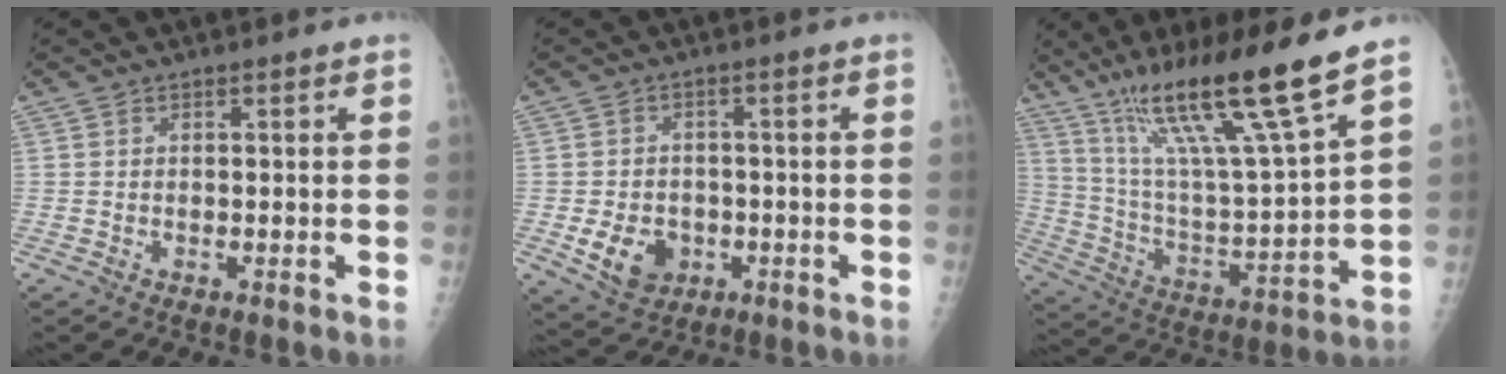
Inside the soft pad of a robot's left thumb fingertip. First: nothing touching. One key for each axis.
{"total": 7.2, "fx": -2.2, "fy": 5.7, "fz": 4.0, "tx": -0.049, "ty": 0.008, "tz": -0.026}
{"total": 20.9, "fx": 14.3, "fy": 0.5, "fz": 15.2, "tx": -0.244, "ty": -0.067, "tz": 0.257}